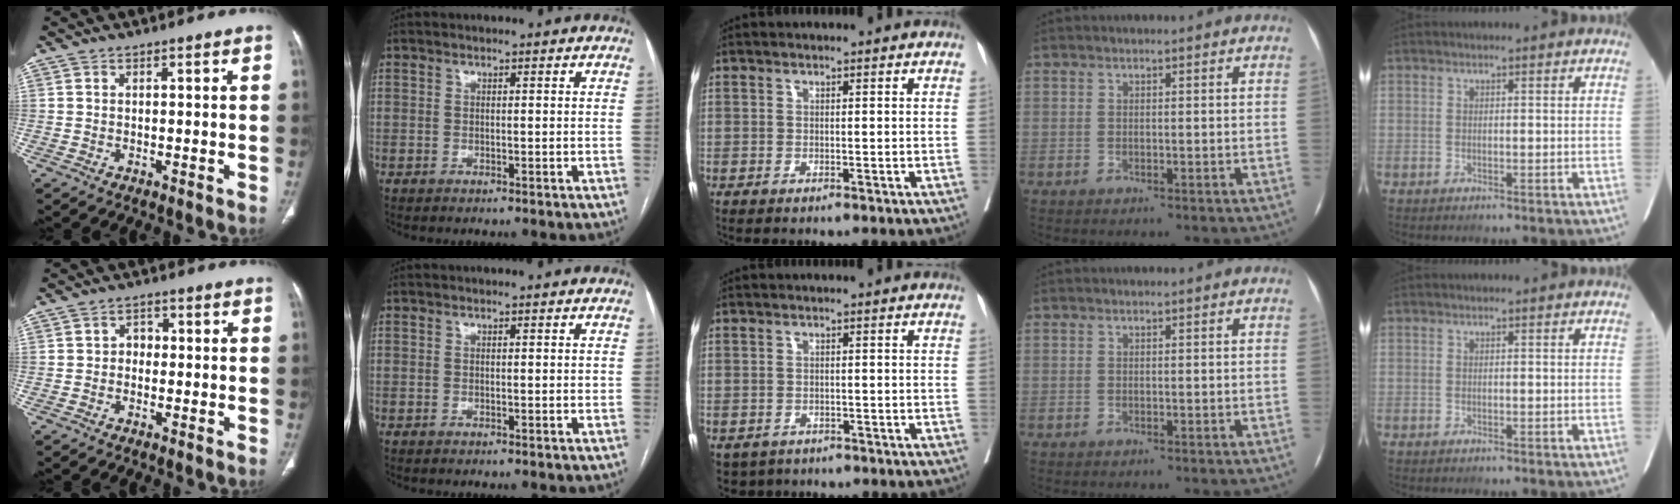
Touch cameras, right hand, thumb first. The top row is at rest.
{"thumb": {"total": 2.3, "force": [-0.3, 1.9, 1.3], "torque": [-0.002, 0.011, -0.013]}, "middle": {"total": 3.4, "force": [-2.2, 2.5, 0.7], "torque": [-0.009, -0.001, -0.032]}}